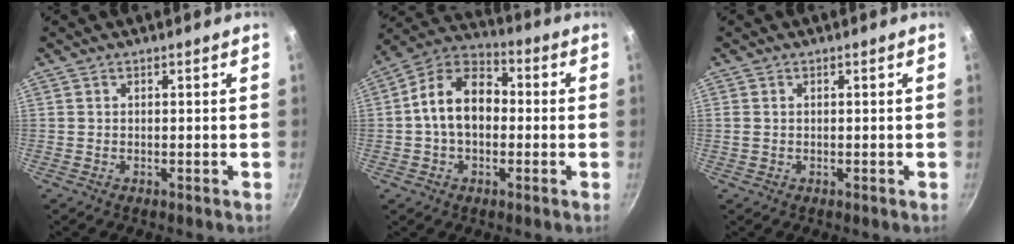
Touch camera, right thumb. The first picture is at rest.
{"total": 12.7, "force": [-0.4, 8.8, 9.2], "torque": [-0.125, 0.039, -0.027]}
{"total": 1.0, "force": [0.1, 0.8, 0.6], "torque": [-0.011, 0.002, 0.002]}